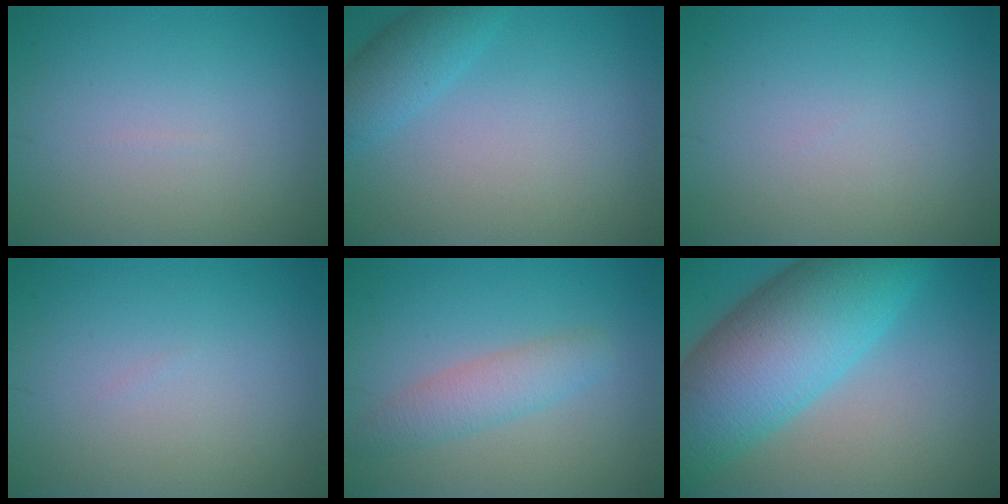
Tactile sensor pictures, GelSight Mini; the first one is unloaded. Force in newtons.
{"total": 3.0, "press": 3.0, "slide": 0.1}
{"total": 0.0}
{"total": 0.0}
{"total": 2.9, "press": 2.9, "slide": 0.1}
{"total": 12.8, "press": 12.8, "slide": 0.5}